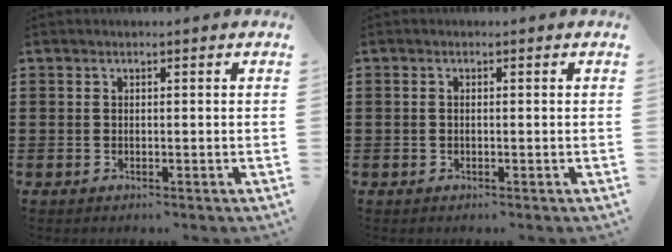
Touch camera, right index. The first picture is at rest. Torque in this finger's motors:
{"motor_torque": [0.07, 0.11, -0.01, -0.01]}